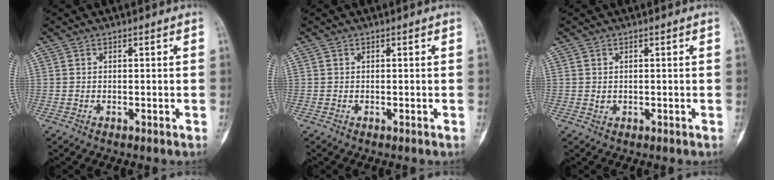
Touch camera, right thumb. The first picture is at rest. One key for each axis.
{"total": 0.0}
{"total": 0.7, "fx": 0.1, "fy": 0.6, "fz": 0.3, "tx": -0.004, "ty": 0.000, "tz": 0.003}